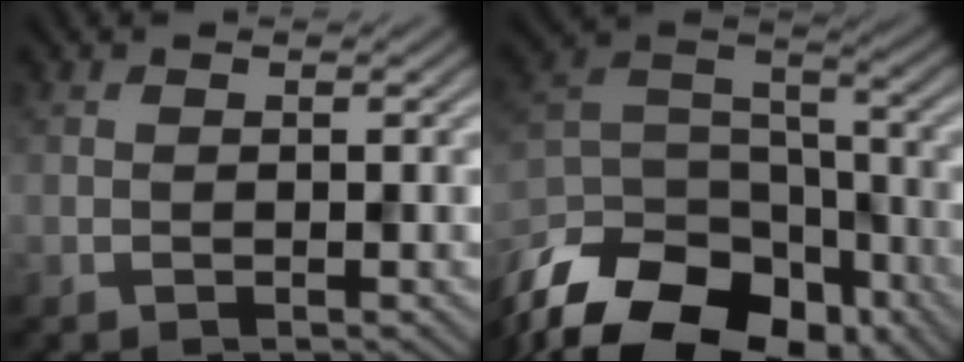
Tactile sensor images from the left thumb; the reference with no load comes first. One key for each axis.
{"total": 18.5, "fx": -13.1, "fy": 9.8, "fz": 8.7, "tx": -0.215, "ty": -0.046, "tz": -0.205}